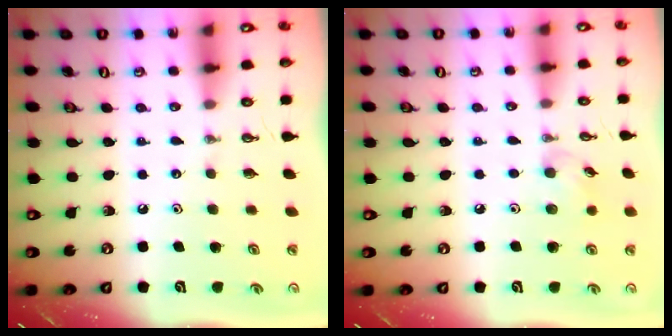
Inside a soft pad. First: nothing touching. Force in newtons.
{"total": 6.5, "press": 6.4, "slide": 1.3}